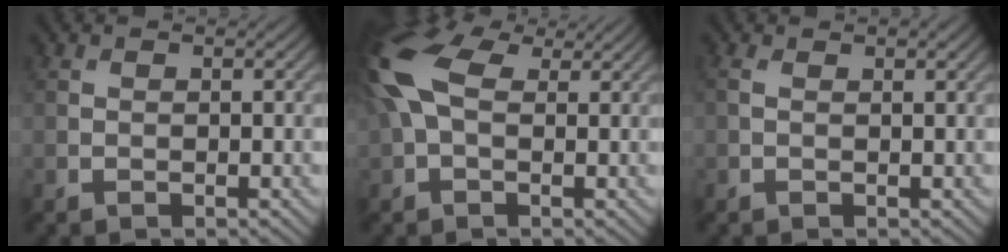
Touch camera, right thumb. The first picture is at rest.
{"total": 11.2, "force": [2.7, 6.5, 8.7], "torque": [-0.229, 0.022, 0.037]}
{"total": 2.9, "force": [1.3, 1.1, 2.3], "torque": [-0.052, 0.007, 0.019]}